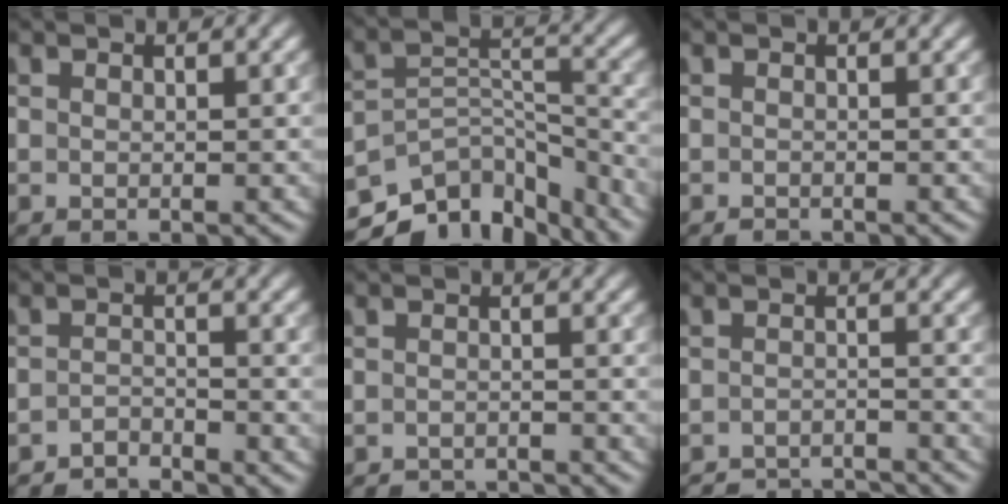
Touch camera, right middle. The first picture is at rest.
{"total": 10.4, "force": [-8.5, 4.8, 3.6], "torque": [-0.063, 0.008, -0.135]}
{"total": 0.5, "force": [-0.5, 0.1, 0.0], "torque": [0.001, -0.001, -0.011]}
{"total": 2.6, "force": [-2.6, 0.3, 0.3], "torque": [-0.006, 0.001, -0.053]}
{"total": 3.4, "force": [-3.3, 0.4, 0.5], "torque": [-0.003, -0.005, -0.051]}
{"total": 5.3, "force": [-5.1, 0.7, 1.1], "torque": [-0.015, -0.002, -0.080]}